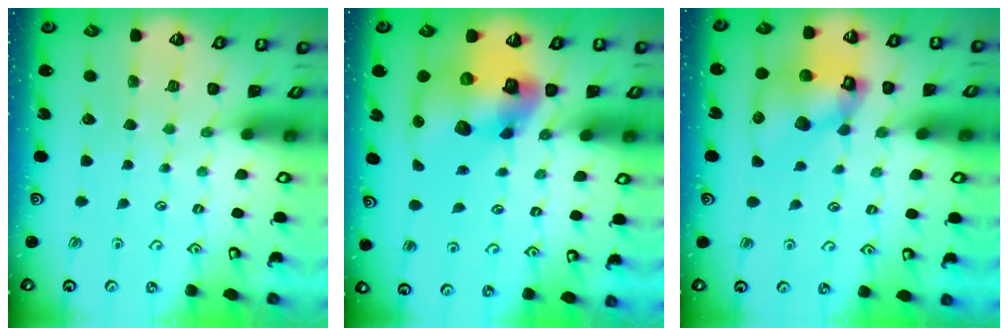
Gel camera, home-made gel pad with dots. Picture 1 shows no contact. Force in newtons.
{"total": 17.3, "press": 17.1, "slide": 2.6}
{"total": 13.3, "press": 13.2, "slide": 1.6}